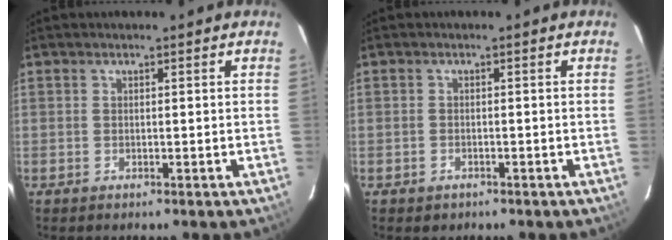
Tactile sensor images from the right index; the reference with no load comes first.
{"total": 1.4, "force": [-0.8, 1.1, 0.2], "torque": [-0.007, 0.002, -0.008]}